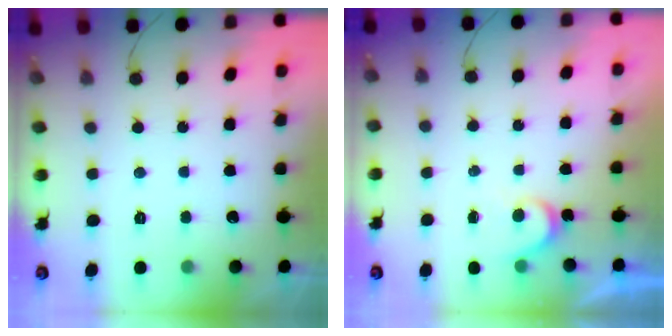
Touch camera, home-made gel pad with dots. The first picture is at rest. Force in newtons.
{"total": 3.6, "press": 3.6, "slide": 0.4}